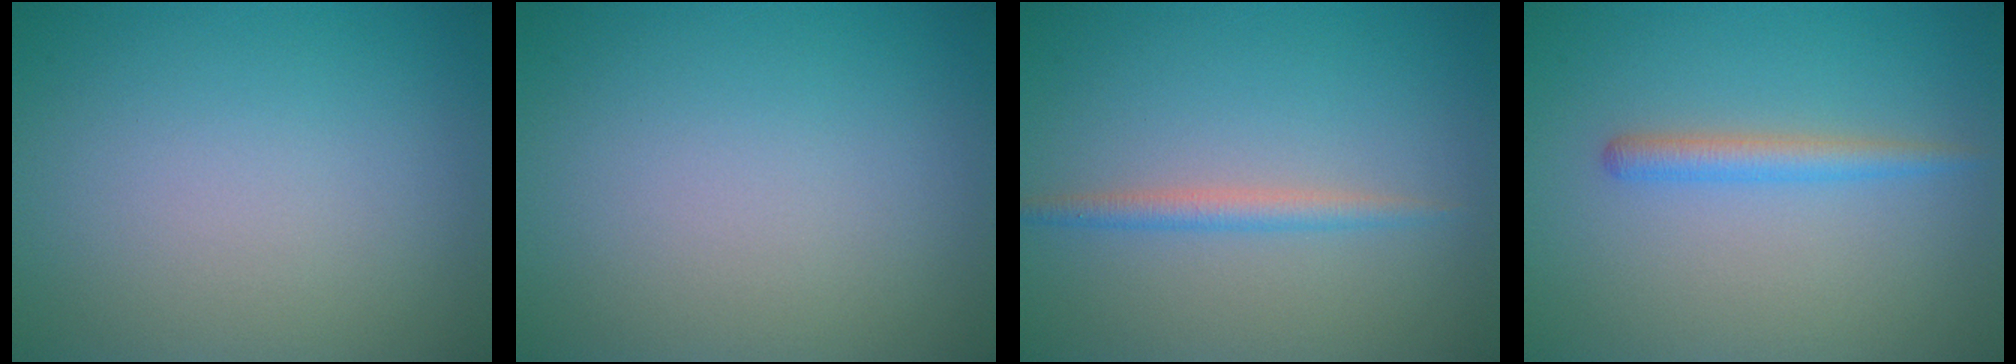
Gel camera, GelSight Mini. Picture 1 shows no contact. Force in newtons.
{"total": 0.0}
{"total": 1.7, "press": 1.7, "slide": 0.0}
{"total": 1.9, "press": 1.9, "slide": 0.0}